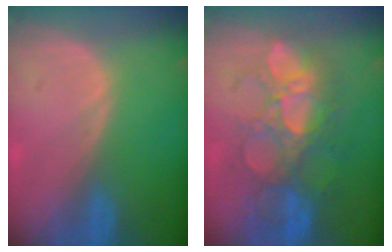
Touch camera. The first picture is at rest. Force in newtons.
{"total": 10.0, "press": 9.3, "slide": 3.6}